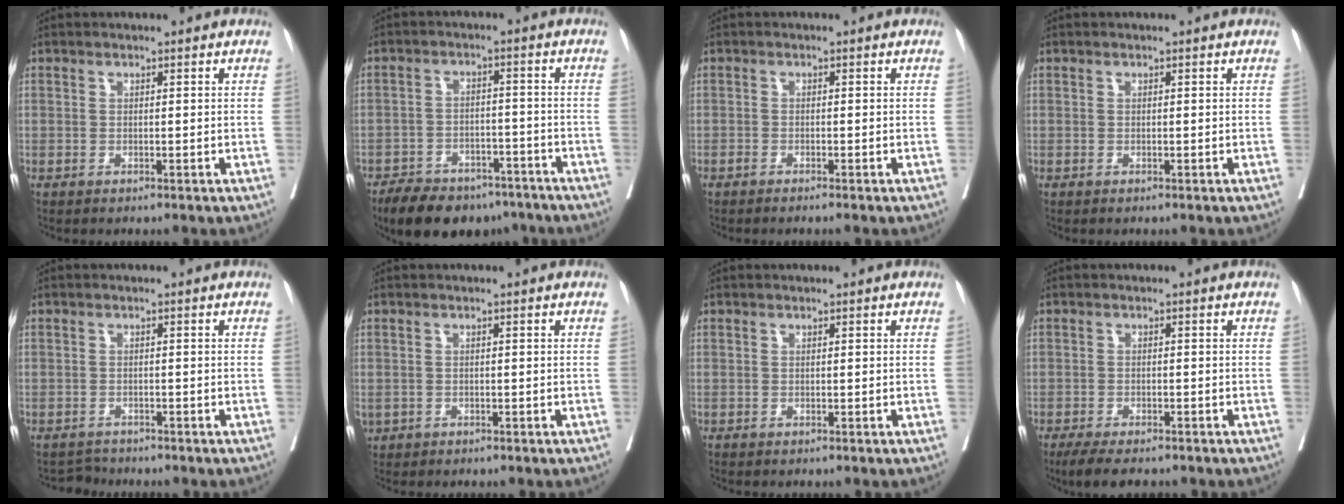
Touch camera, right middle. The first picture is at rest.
{"total": 13.5, "force": [-10.6, 6.4, 5.4], "torque": [-0.088, 0.005, -0.152]}
{"total": 1.7, "force": [-1.4, -0.1, 0.9], "torque": [-0.010, 0.001, -0.020]}
{"total": 0.0}
{"total": 1.8, "force": [-1.7, 0.3, -0.6], "torque": [0.007, -0.008, -0.029]}
{"total": 2.3, "force": [-1.0, 1.8, 0.9], "torque": [-0.029, -0.002, -0.009]}
{"total": 0.0}
{"total": 5.9, "force": [-4.7, 1.7, 3.1], "torque": [-0.050, -0.012, -0.072]}